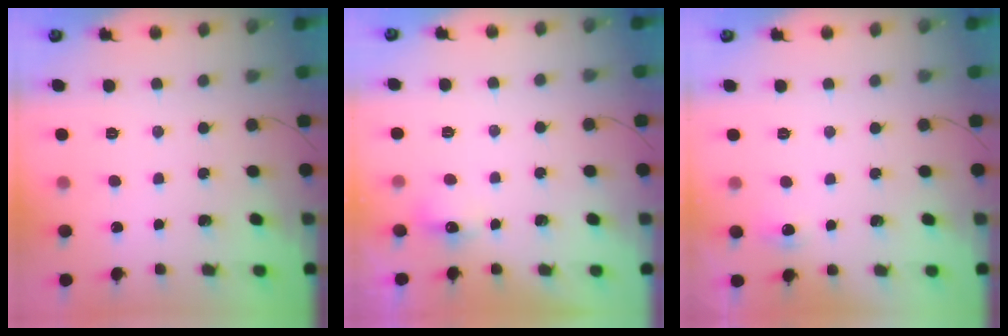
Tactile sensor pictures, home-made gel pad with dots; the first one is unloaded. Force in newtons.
{"total": 4.7, "press": 4.4, "slide": 1.6}
{"total": 4.3, "press": 3.8, "slide": 2.1}